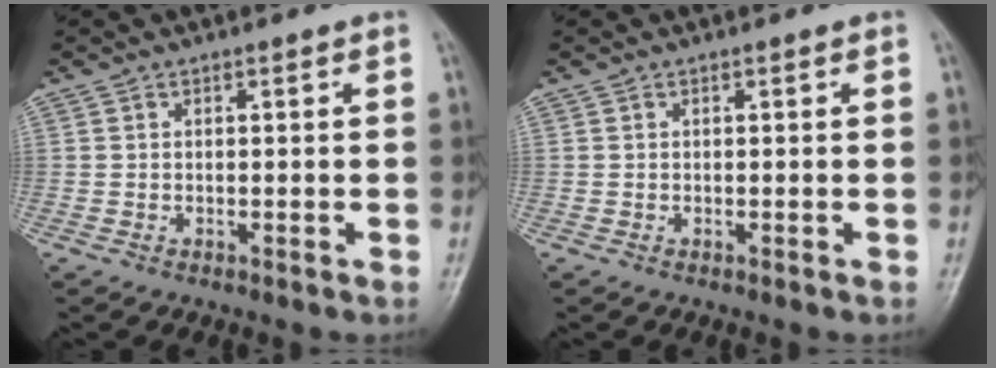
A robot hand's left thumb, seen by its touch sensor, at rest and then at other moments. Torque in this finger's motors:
{"motor_torque": [0.00, 0.00, -0.11, -0.01, 0.00]}